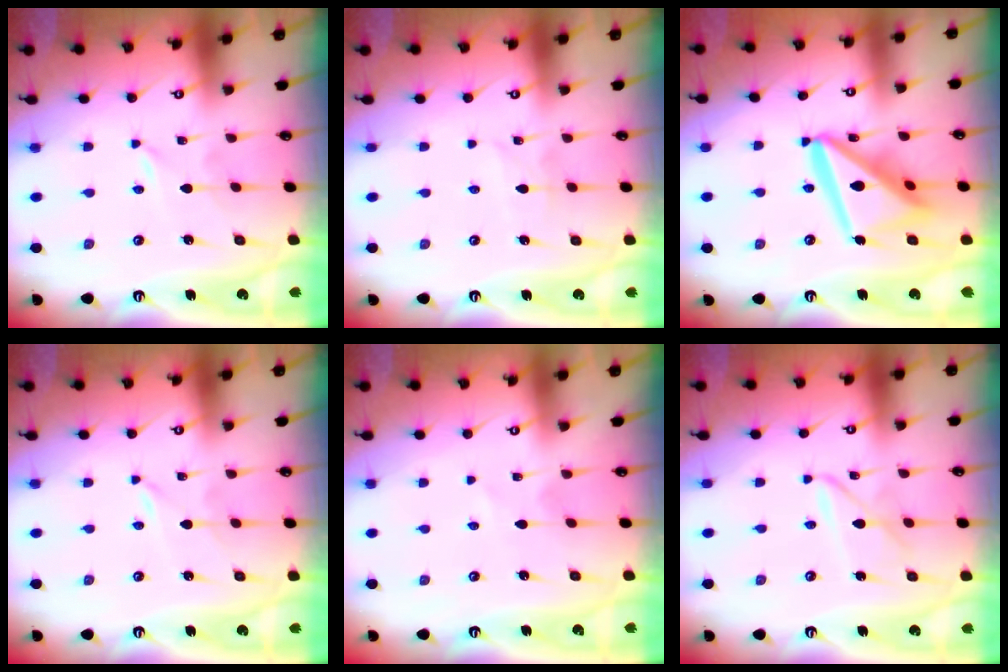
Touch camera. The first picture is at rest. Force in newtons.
{"total": 2.3, "press": 2.3, "slide": 0.3}
{"total": 18.9, "press": 18.8, "slide": 2.0}
{"total": 0.0}
{"total": 1.4, "press": 1.4, "slide": 0.3}
{"total": 4.9, "press": 4.9, "slide": 0.4}